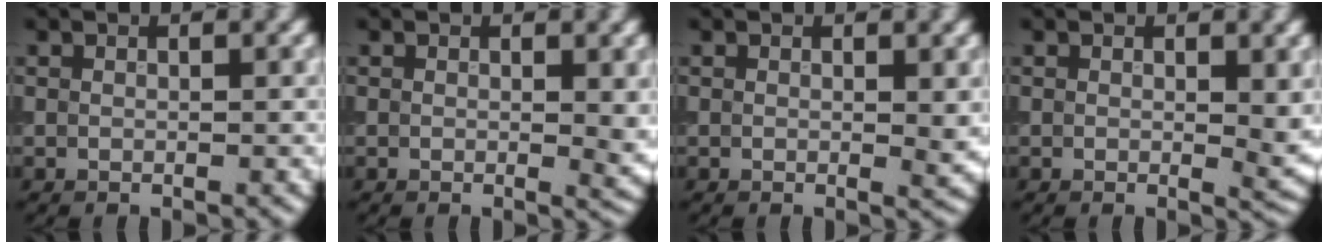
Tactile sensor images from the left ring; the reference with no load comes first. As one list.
[{"total": 1.6, "force": [0.2, 0.6, 1.5], "torque": [-0.014, -0.006, 0.003]}, {"total": 1.1, "force": [0.2, 0.3, 1.1], "torque": [-0.010, -0.005, 0.002]}, {"total": 2.0, "force": [0.3, 0.8, 1.8], "torque": [-0.018, -0.007, 0.005]}]